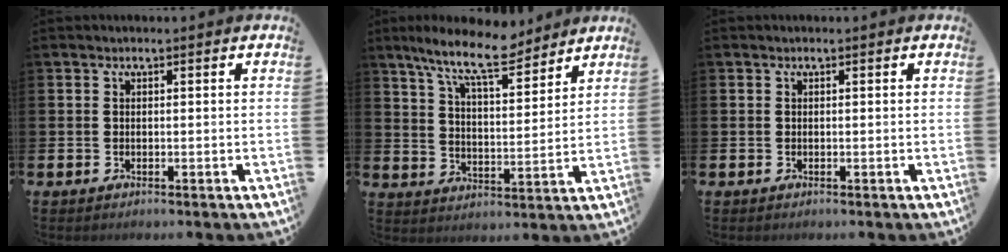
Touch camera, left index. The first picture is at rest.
{"total": 10.6, "force": [9.1, 2.3, 4.9], "torque": [-0.113, -0.039, 0.161]}
{"total": 0.0}